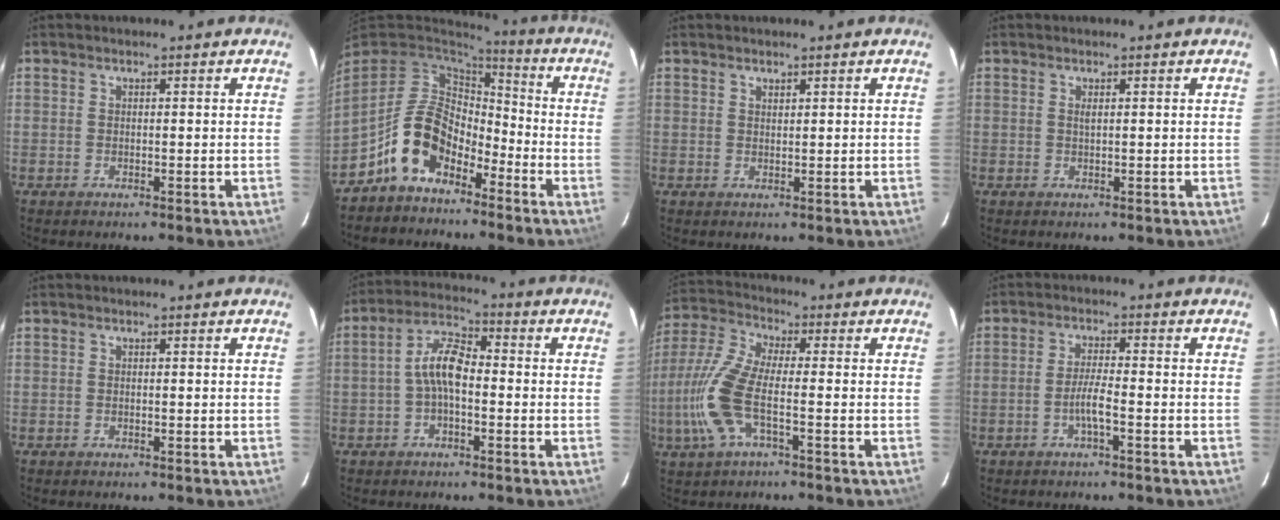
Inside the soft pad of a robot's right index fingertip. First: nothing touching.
{"total": 11.8, "force": [-6.7, 7.3, 6.4], "torque": [-0.139, 0.024, -0.119]}
{"total": 0.9, "force": [0.8, 0.3, 0.2], "torque": [-0.004, 0.001, 0.015]}
{"total": 0.6, "force": [0.3, -0.1, 0.5], "torque": [-0.011, 0.001, 0.004]}
{"total": 0.0}
{"total": 6.5, "force": [-1.2, 2.9, 5.7], "torque": [-0.118, 0.022, -0.027]}
{"total": 11.5, "force": [-3.1, 3.2, 10.6], "torque": [-0.253, -0.001, -0.065]}
{"total": 3.3, "force": [-1.6, -0.2, 2.8], "torque": [-0.057, -0.001, -0.031]}